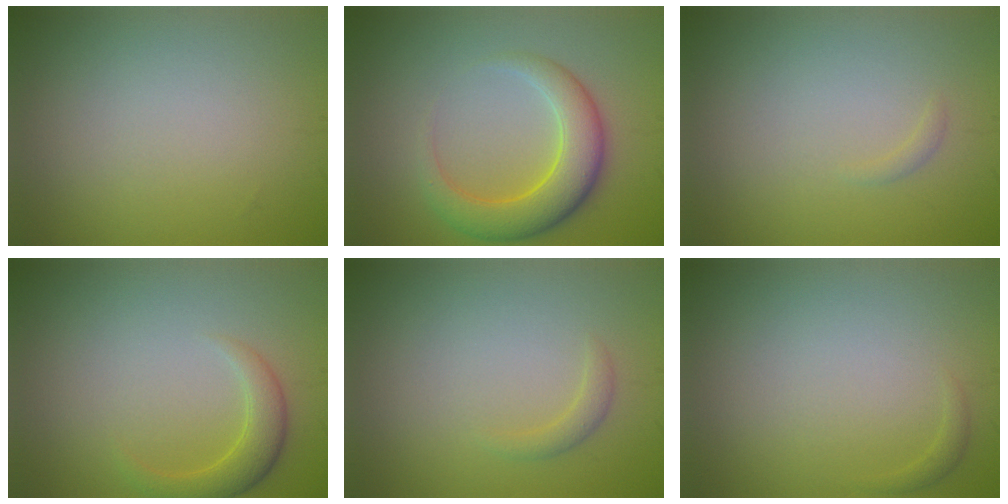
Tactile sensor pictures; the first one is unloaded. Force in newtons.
{"total": 5.6, "press": 5.6, "slide": 0.1}
{"total": 0.5, "press": 0.5, "slide": 0.1}
{"total": 2.7, "press": 2.7, "slide": 0.1}
{"total": 1.1, "press": 1.1, "slide": 0.1}
{"total": 0.6, "press": 0.6, "slide": 0.1}